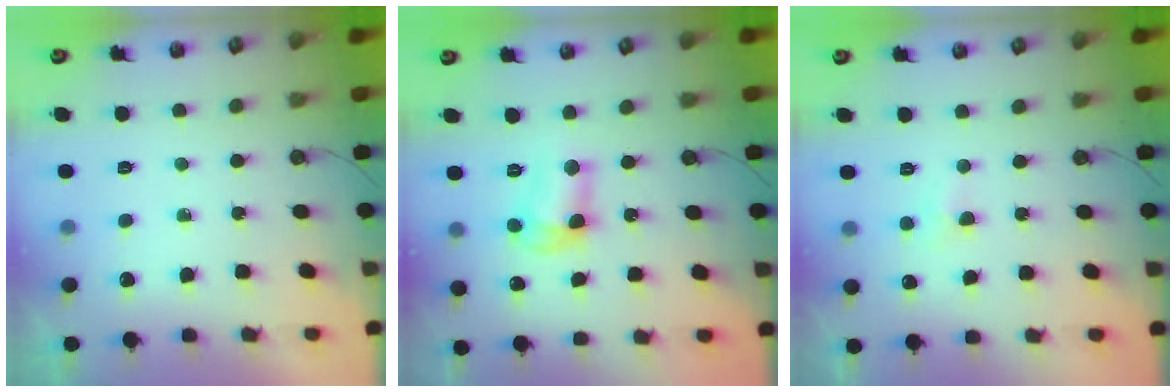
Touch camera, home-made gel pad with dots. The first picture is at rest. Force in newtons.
{"total": 7.9, "press": 7.9, "slide": 0.5}
{"total": 2.4, "press": 2.4, "slide": 0.5}